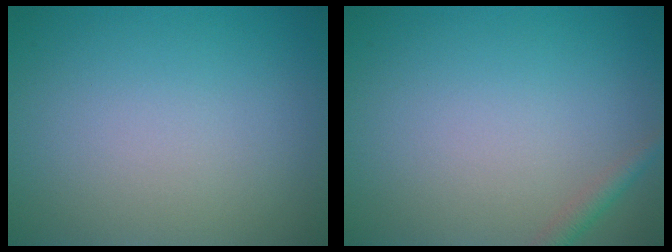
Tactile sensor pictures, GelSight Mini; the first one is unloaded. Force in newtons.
{"total": 1.3, "press": 1.3, "slide": 0.1}